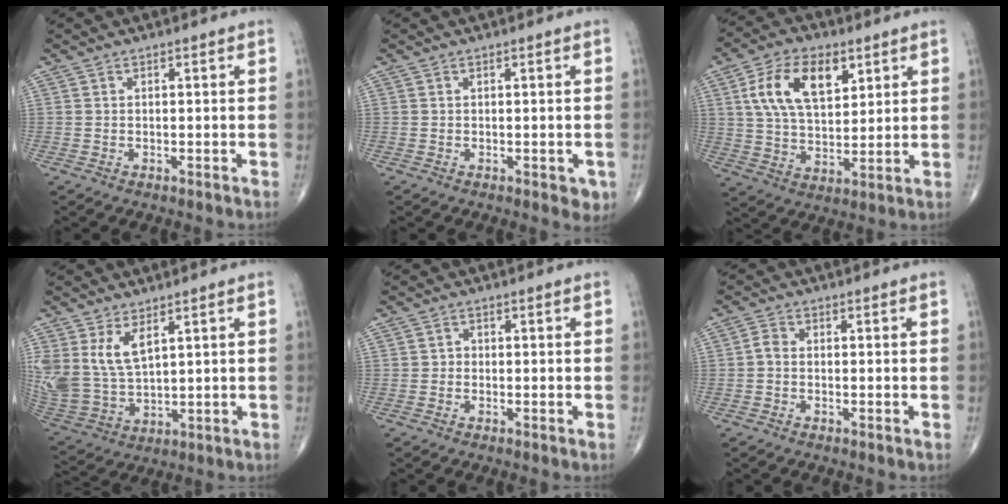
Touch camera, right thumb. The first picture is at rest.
{"total": 2.4, "force": [-0.6, 1.3, 1.9], "torque": [-0.005, 0.000, -0.006]}
{"total": 13.9, "force": [5.3, 7.7, 10.3], "torque": [-0.171, -0.010, 0.101]}
{"total": 10.3, "force": [4.6, 5.4, 7.6], "torque": [-0.153, -0.020, 0.109]}
{"total": 0.9, "force": [-0.3, 0.8, 0.2], "torque": [0.004, 0.004, -0.011]}
{"total": 1.6, "force": [-0.4, 1.1, 1.1], "torque": [-0.020, 0.003, -0.015]}